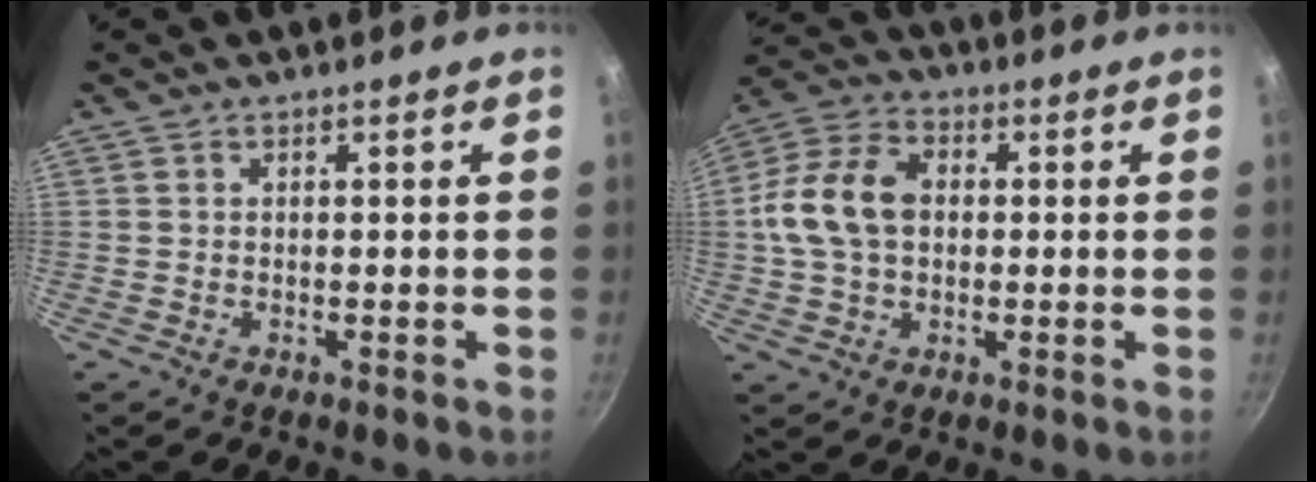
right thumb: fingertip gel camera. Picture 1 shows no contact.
{"total": 12.9, "force": [0.8, 9.1, 9.0], "torque": [-0.157, 0.024, 0.002]}